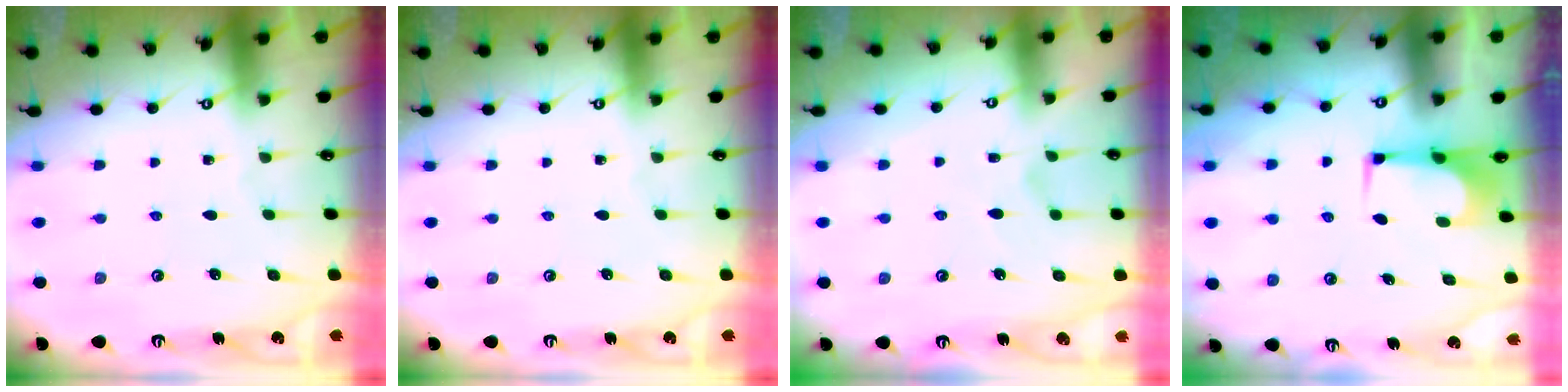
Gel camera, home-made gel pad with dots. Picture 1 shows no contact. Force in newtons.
{"total": 0.0}
{"total": 1.6, "press": 1.1, "slide": 1.2}
{"total": 1.1, "press": 0.9, "slide": 0.7}